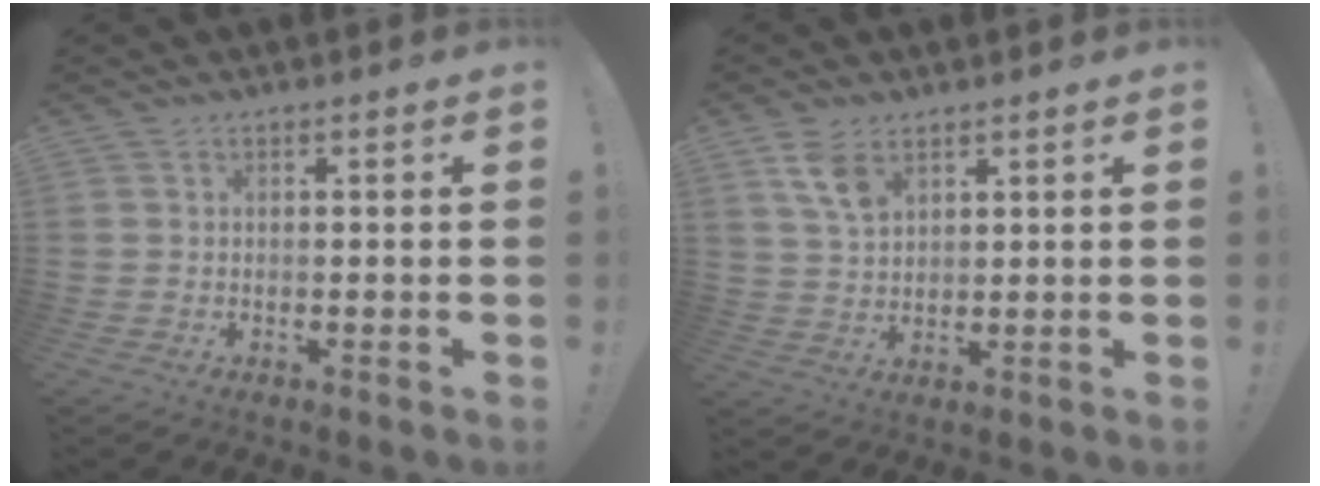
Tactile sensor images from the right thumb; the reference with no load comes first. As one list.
[{"total": 7.2, "force": [4.2, 3.9, 4.4], "torque": [-0.087, -0.013, 0.082]}]